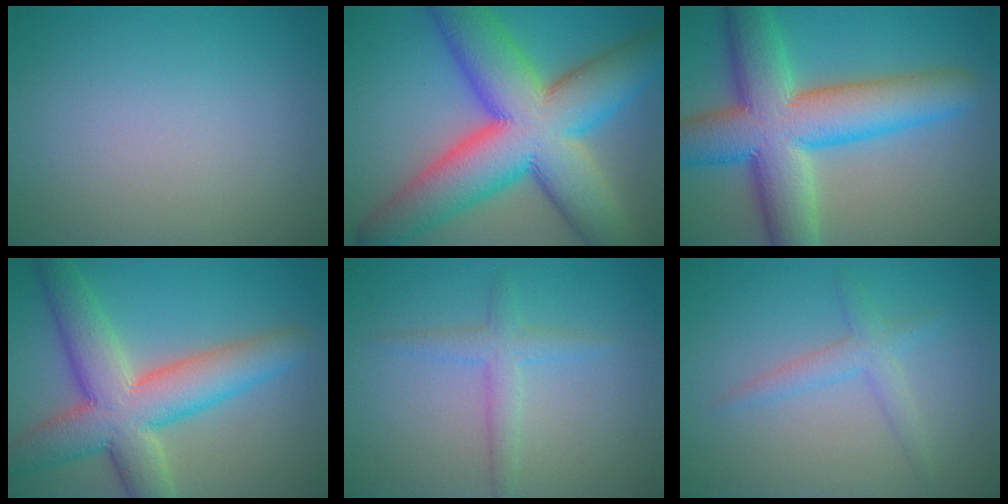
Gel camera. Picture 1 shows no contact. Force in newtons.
{"total": 16.3, "press": 16.3, "slide": 0.4}
{"total": 12.1, "press": 12.1, "slide": 0.4}
{"total": 9.5, "press": 9.5, "slide": 0.7}
{"total": 2.3, "press": 2.3, "slide": 0.2}
{"total": 2.2, "press": 2.2, "slide": 0.2}